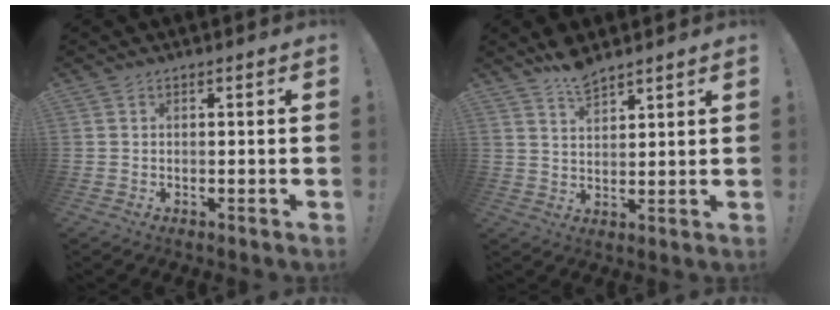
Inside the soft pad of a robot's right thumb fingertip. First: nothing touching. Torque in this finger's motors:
{"motor_torque": [-0.80, 0.54, -0.20, 0.58, 0.02]}